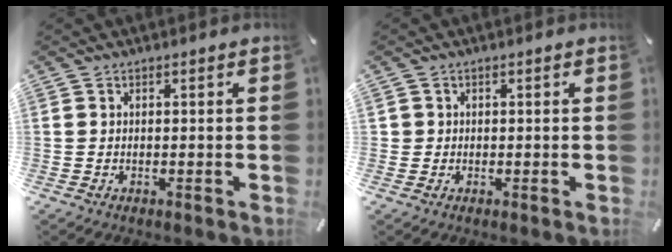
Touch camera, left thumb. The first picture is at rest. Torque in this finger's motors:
{"motor_torque": [0.03, 0.14, -0.11, -0.06, 0.00]}